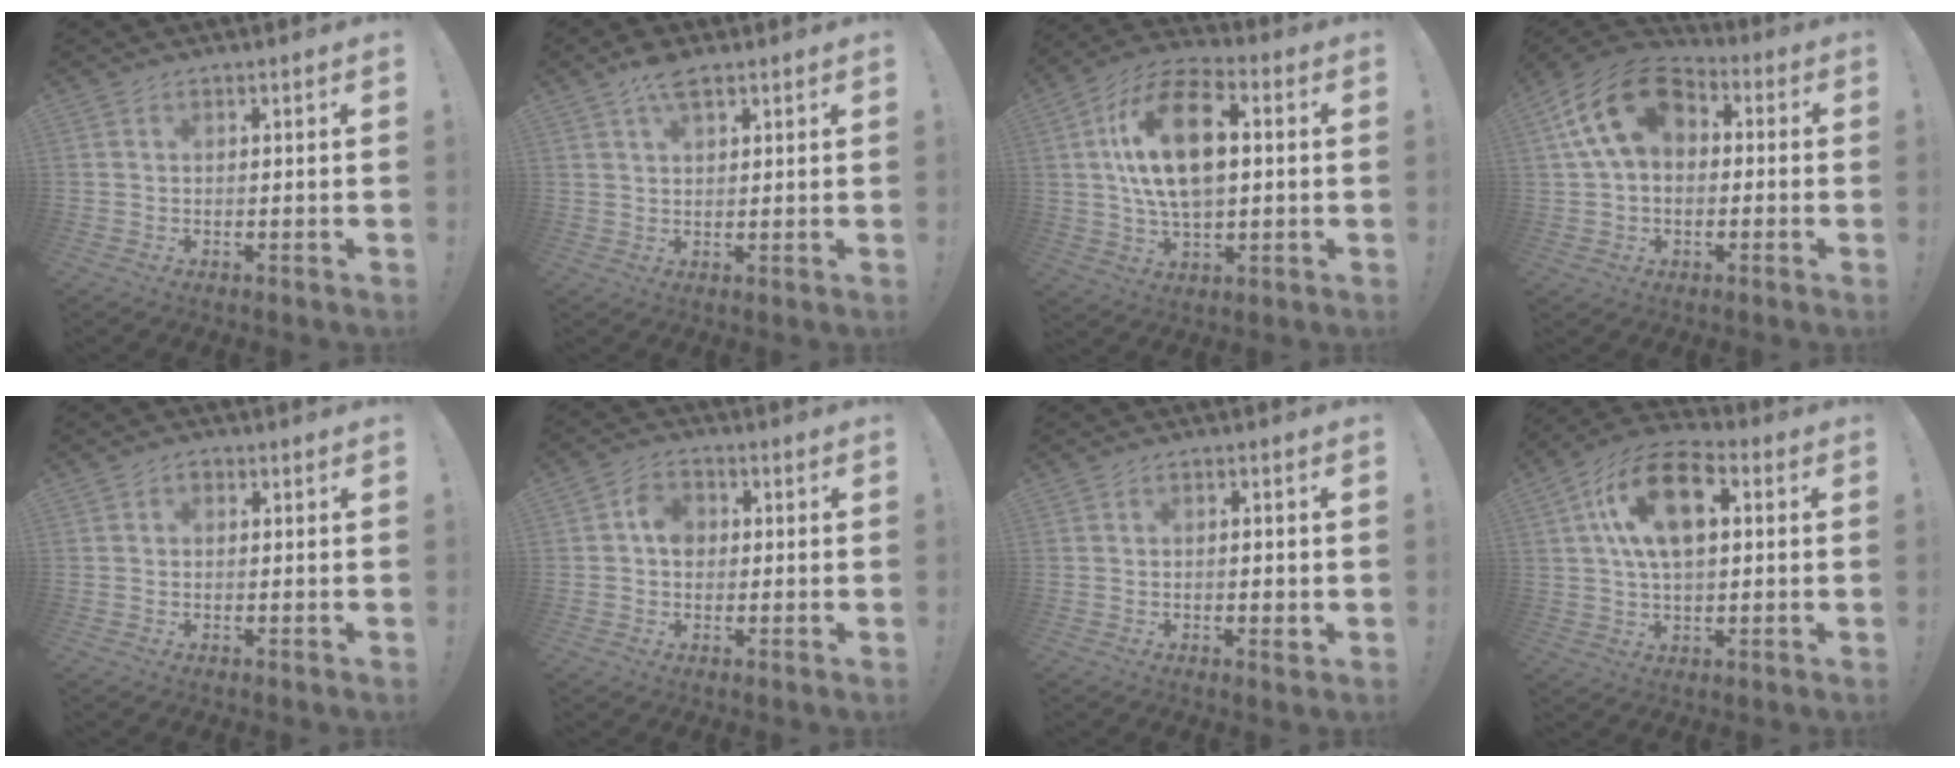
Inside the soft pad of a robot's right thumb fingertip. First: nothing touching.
{"total": 6.0, "force": [3.8, 2.6, 3.9], "torque": [-0.059, -0.016, 0.066]}
{"total": 18.4, "force": [2.6, 10.4, 15.0], "torque": [-0.260, 0.008, 0.037]}
{"total": 16.6, "force": [4.9, 11.0, 11.5], "torque": [-0.203, 0.000, 0.089]}
{"total": 1.3, "force": [0.0, 1.0, 0.8], "torque": [-0.005, 0.002, -0.002]}
{"total": 5.6, "force": [0.3, 4.7, 3.1], "torque": [-0.041, 0.007, 0.005]}
{"total": 1.8, "force": [-0.6, 0.7, 1.6], "torque": [-0.008, 0.000, -0.013]}
{"total": 16.8, "force": [4.4, 9.8, 13.0], "torque": [-0.213, 0.007, 0.075]}